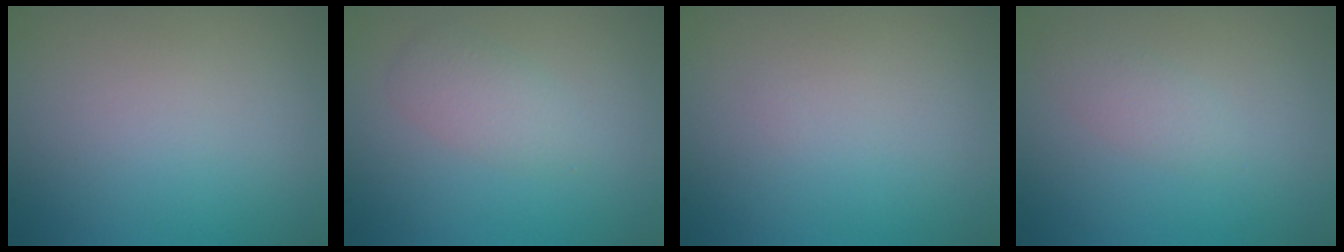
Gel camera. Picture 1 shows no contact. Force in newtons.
{"total": 2.0, "press": 2.0, "slide": 0.0}
{"total": 0.0}
{"total": 1.4, "press": 1.4, "slide": 0.1}